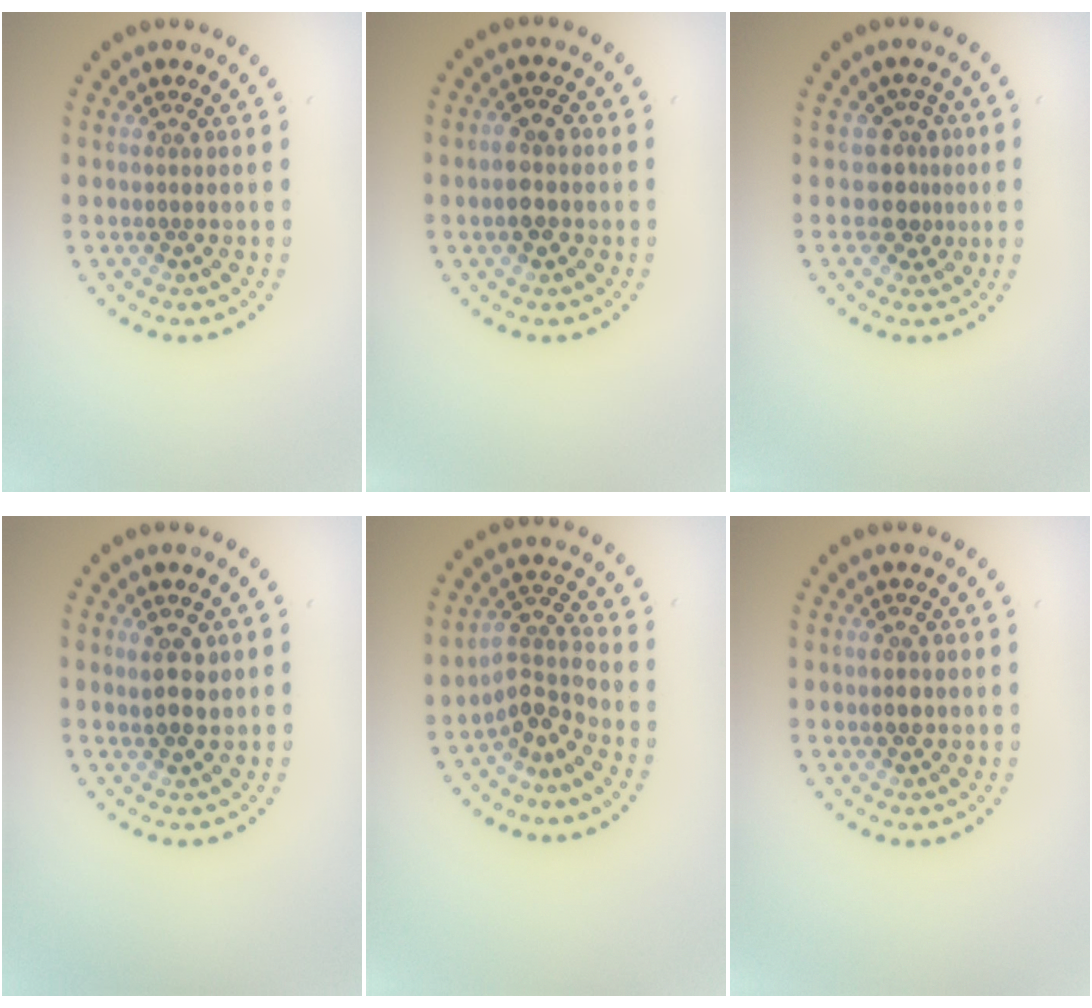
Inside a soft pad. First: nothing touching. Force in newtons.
{"total": 2.6, "press": 2.6, "slide": 0.4}
{"total": 2.6, "press": 2.0, "slide": 1.7}
{"total": 2.3, "press": 2.2, "slide": 0.7}
{"total": 3.1, "press": 2.2, "slide": 2.2}
{"total": 1.9, "press": 1.9, "slide": 0.1}